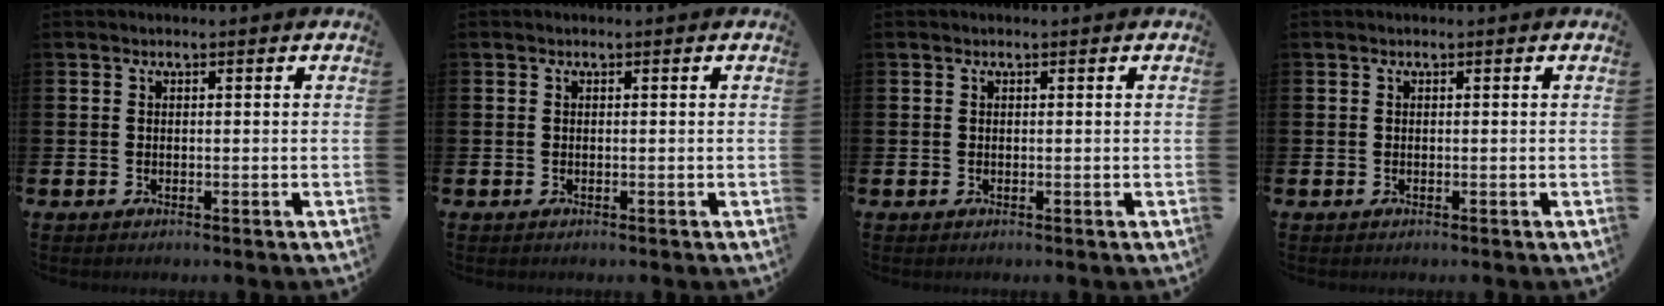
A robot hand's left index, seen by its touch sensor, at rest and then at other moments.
{"total": 0.0}
{"total": 0.0}
{"total": 0.0}